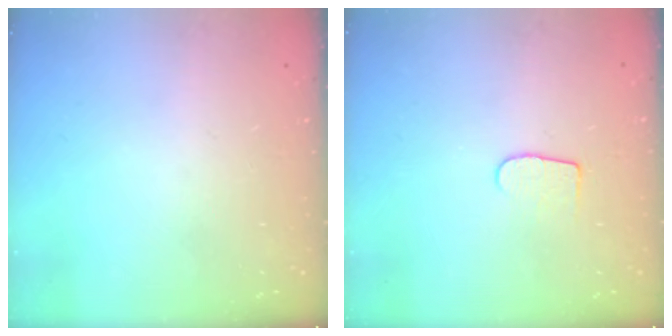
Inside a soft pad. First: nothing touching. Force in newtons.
{"total": 5.8, "press": 5.8, "slide": 0.5}